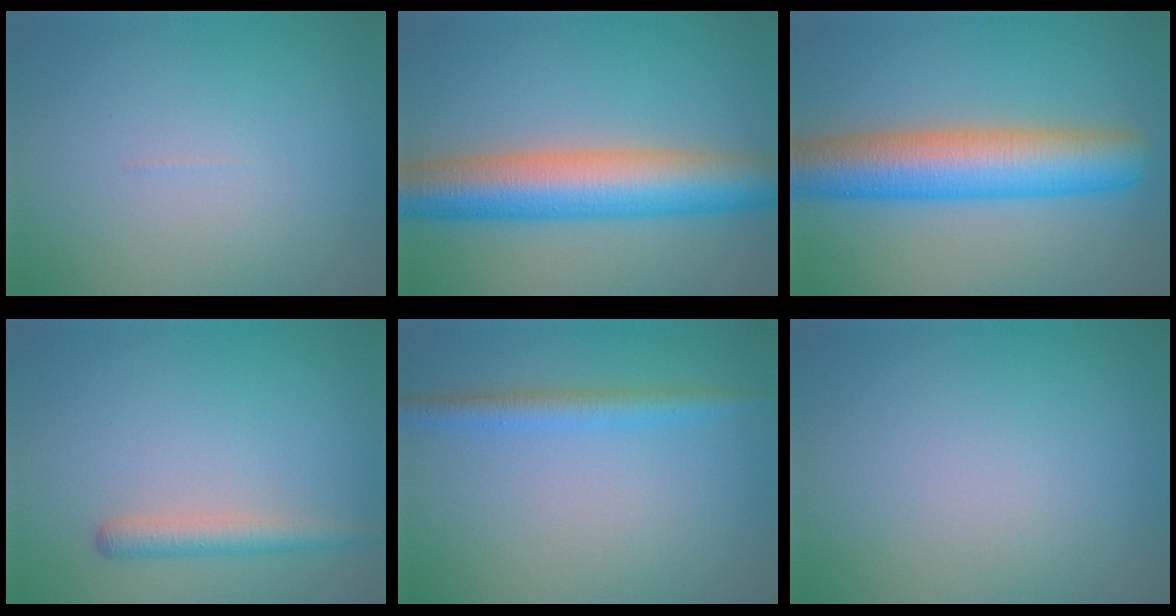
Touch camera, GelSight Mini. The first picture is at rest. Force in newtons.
{"total": 9.3, "press": 9.3, "slide": 0.5}
{"total": 9.1, "press": 9.1, "slide": 0.4}
{"total": 2.2, "press": 2.2, "slide": 0.1}
{"total": 2.4, "press": 2.4, "slide": 0.2}
{"total": 0.0}